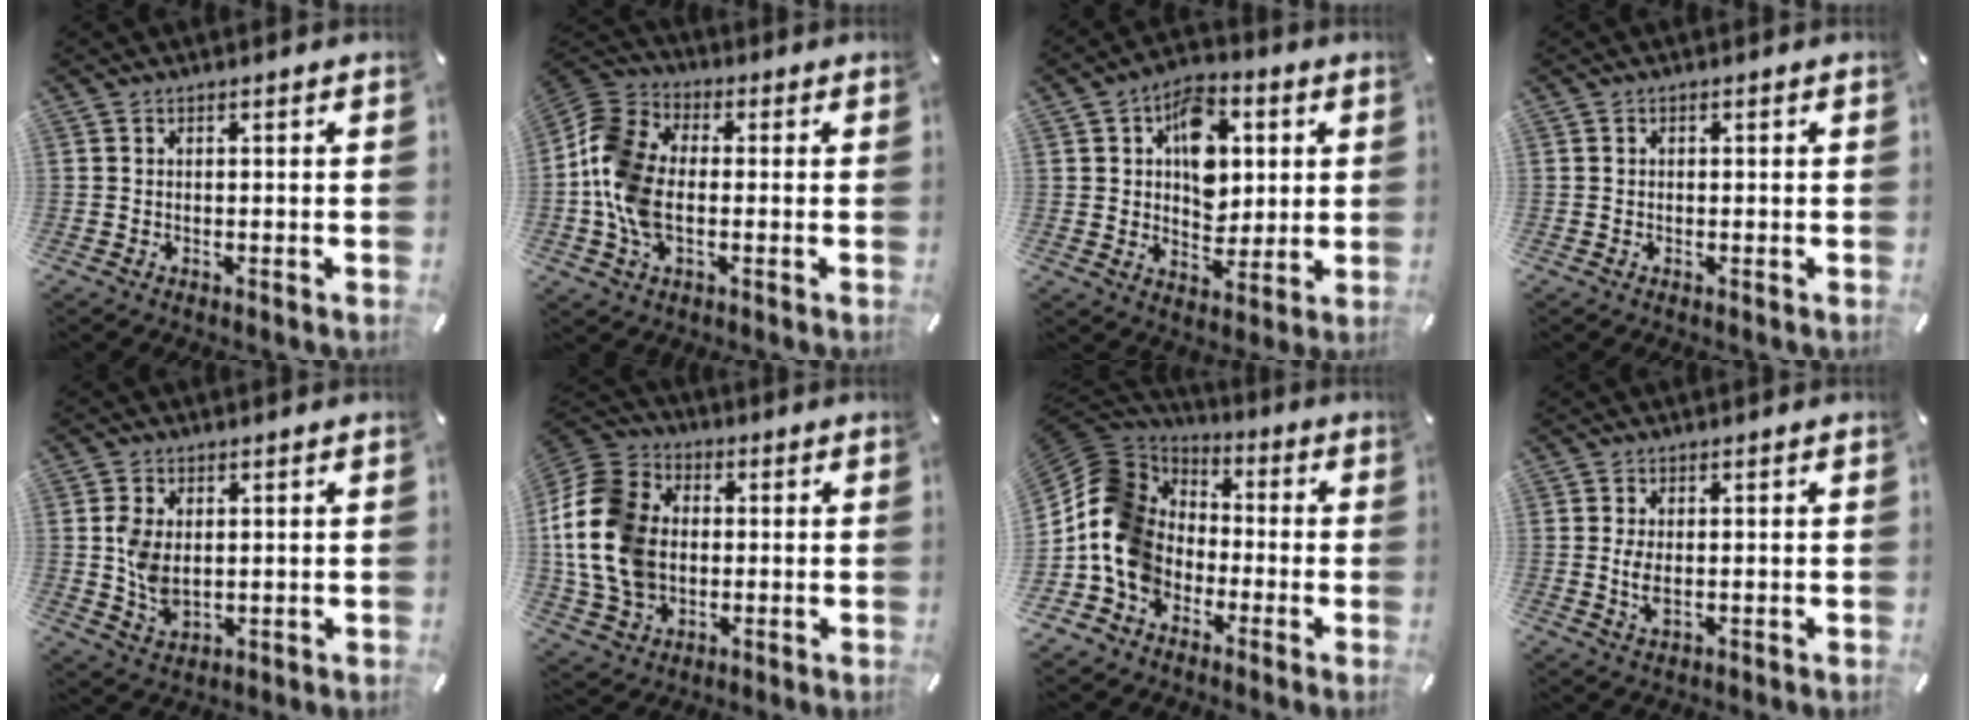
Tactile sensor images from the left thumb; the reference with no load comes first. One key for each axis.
{"total": 13.0, "fx": -2.4, "fy": 8.7, "fz": 9.4, "tx": -0.209, "ty": 0.013, "tz": -0.041}
{"total": 11.8, "fx": 2.8, "fy": 9.0, "fz": 7.1, "tx": -0.095, "ty": 0.003, "tz": 0.050}
{"total": 0.5, "fx": 0.0, "fy": 0.3, "fz": 0.4, "tx": -0.008, "ty": 0.001, "tz": -0.001}
{"total": 6.6, "fx": 0.8, "fy": 4.6, "fz": 4.6, "tx": -0.095, "ty": -0.002, "tz": 0.010}
{"total": 17.9, "fx": -0.4, "fy": 14.1, "fz": 11.0, "tx": -0.262, "ty": 0.017, "tz": -0.010}
{"total": 14.9, "fx": -4.0, "fy": 12.9, "fz": 6.3, "tx": -0.159, "ty": 0.019, "tz": -0.075}
{"total": 3.7, "fx": 0.1, "fy": 1.6, "fz": 3.3, "tx": -0.077, "ty": -0.009, "tz": -0.007}